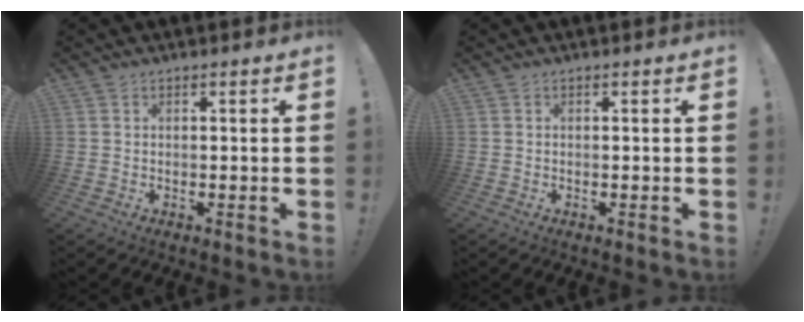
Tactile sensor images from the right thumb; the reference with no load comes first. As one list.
[{"total": 0.0}]